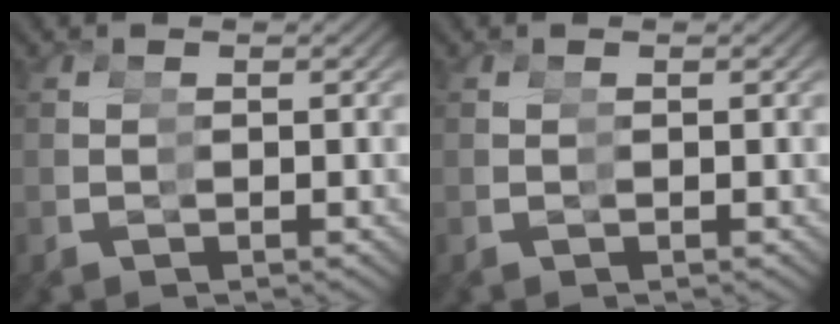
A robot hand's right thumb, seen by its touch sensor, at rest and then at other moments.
{"total": 0.0}